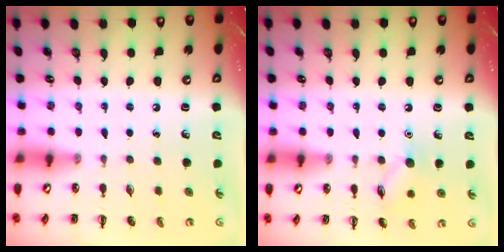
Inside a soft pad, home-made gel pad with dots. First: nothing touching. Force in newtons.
{"total": 7.9, "press": 7.8, "slide": 0.8}